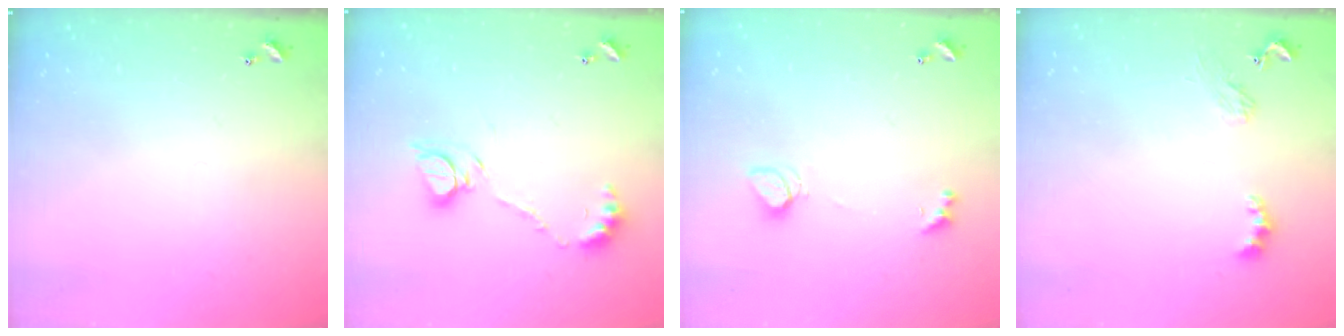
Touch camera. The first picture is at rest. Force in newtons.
{"total": 9.7, "press": 9.6, "slide": 0.9}
{"total": 2.0, "press": 1.9, "slide": 0.5}
{"total": 2.4, "press": 2.3, "slide": 0.5}